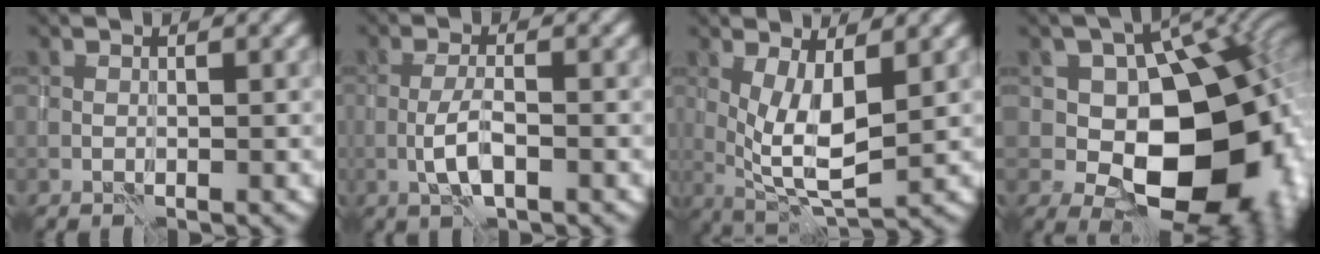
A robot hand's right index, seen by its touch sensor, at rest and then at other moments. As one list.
[{"total": 2.8, "force": [-1.2, 0.6, 2.5], "torque": [-0.055, 0.003, -0.026]}, {"total": 5.8, "force": [0.8, 2.0, 5.4], "torque": [-0.105, -0.012, 0.020]}, {"total": 16.8, "force": [-1.5, 11.6, 12.0], "torque": [-0.103, 0.003, -0.007]}]